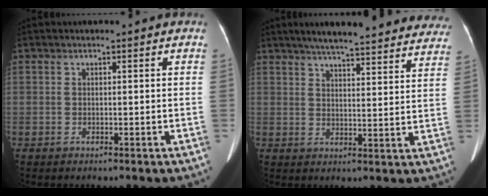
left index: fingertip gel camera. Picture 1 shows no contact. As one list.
[{"total": 25.2, "force": [22.3, 4.0, 11.1], "torque": [-0.155, -0.012, 0.267]}]